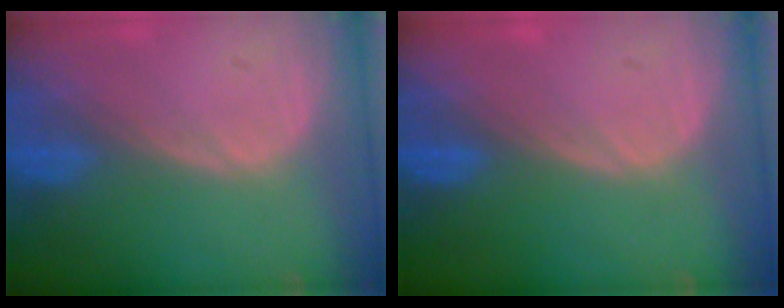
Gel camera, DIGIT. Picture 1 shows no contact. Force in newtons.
{"total": 0.0}